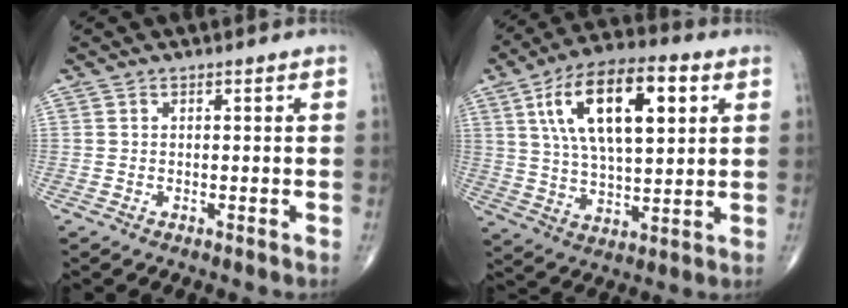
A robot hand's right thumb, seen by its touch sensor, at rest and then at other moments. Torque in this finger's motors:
{"motor_torque": [-1.21, 2.82, 1.92, 0.85, 0.19]}